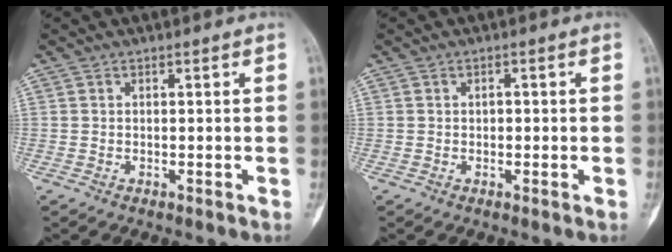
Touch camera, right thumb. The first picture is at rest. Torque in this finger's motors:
{"motor_torque": [-0.10, -0.07, 0.28, 0.15, -0.09]}